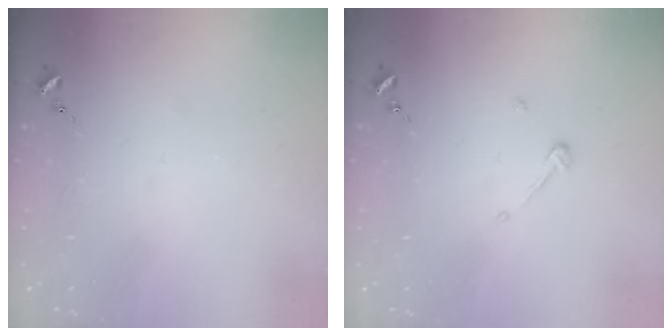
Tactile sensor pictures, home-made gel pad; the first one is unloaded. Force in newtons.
{"total": 3.8, "press": 3.8, "slide": 0.3}